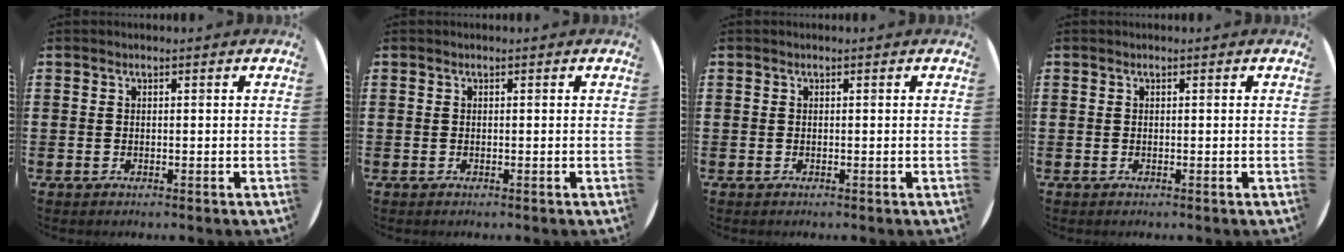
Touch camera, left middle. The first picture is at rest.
{"total": 0.0}
{"total": 0.0}
{"total": 0.0}